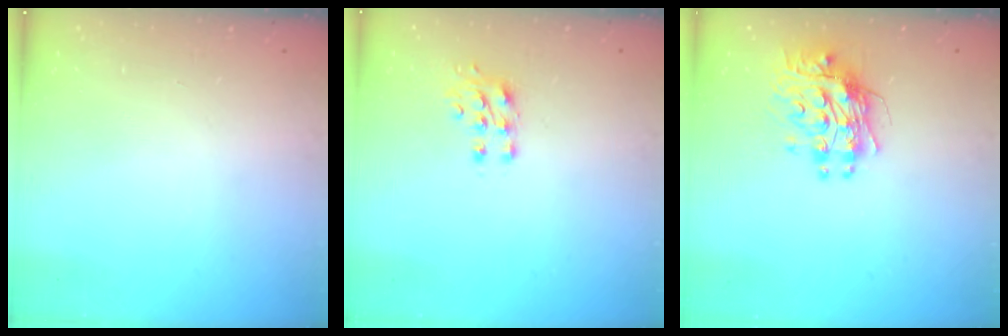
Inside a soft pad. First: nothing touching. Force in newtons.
{"total": 7.1, "press": 7.1, "slide": 0.8}
{"total": 10.1, "press": 10.1, "slide": 0.8}